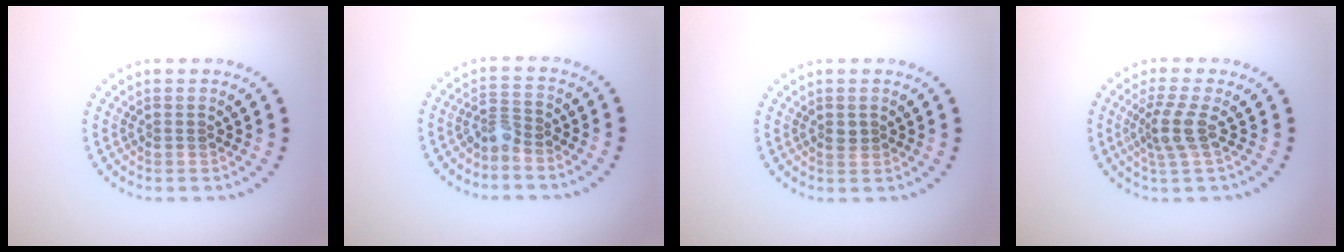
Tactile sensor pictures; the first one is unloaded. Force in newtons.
{"total": 2.0, "press": 1.5, "slide": 1.3}
{"total": 0.9, "press": 0.9, "slide": 0.1}
{"total": 2.6, "press": 1.9, "slide": 1.7}